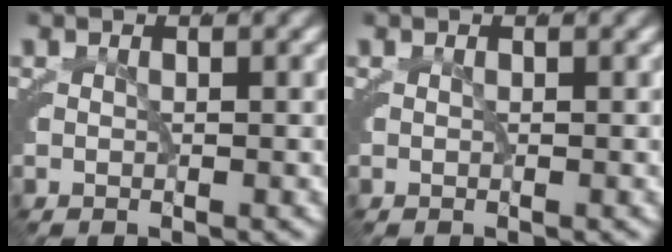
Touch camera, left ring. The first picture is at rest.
{"total": 0.0}